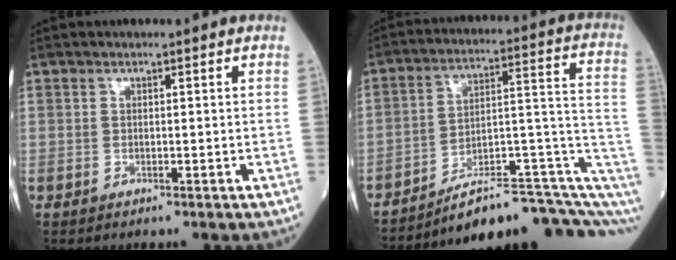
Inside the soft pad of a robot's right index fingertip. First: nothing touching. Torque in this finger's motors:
{"motor_torque": [0.55, -1.59, 0.19, 0.09]}